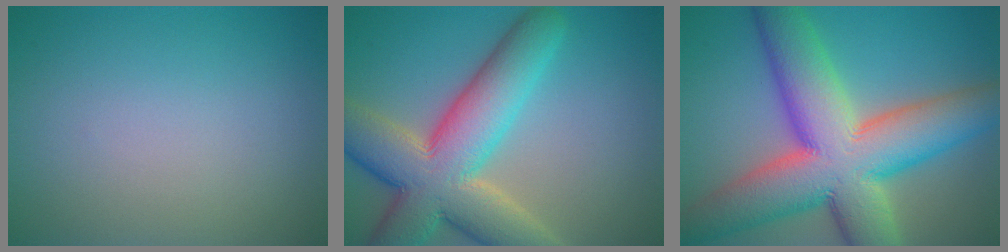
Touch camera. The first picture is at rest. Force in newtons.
{"total": 11.6, "press": 11.5, "slide": 0.7}
{"total": 14.5, "press": 14.5, "slide": 0.7}